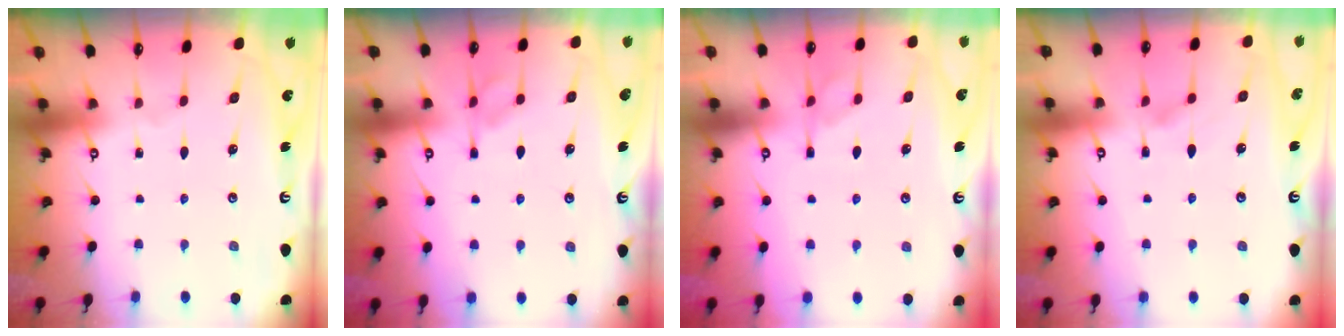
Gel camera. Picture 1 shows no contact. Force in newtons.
{"total": 4.8, "press": 4.8, "slide": 0.8}
{"total": 1.3, "press": 0.5, "slide": 1.2}
{"total": 1.8, "press": 1.6, "slide": 0.9}